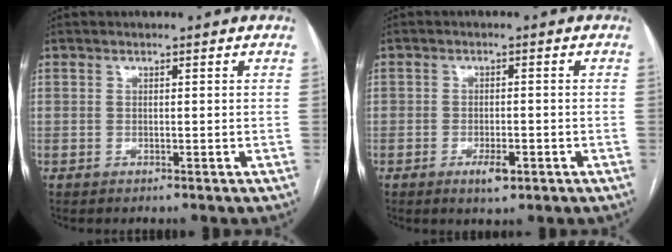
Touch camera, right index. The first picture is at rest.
{"total": 3.1, "force": [-1.6, 1.2, 2.4], "torque": [-0.037, 0.001, -0.021]}